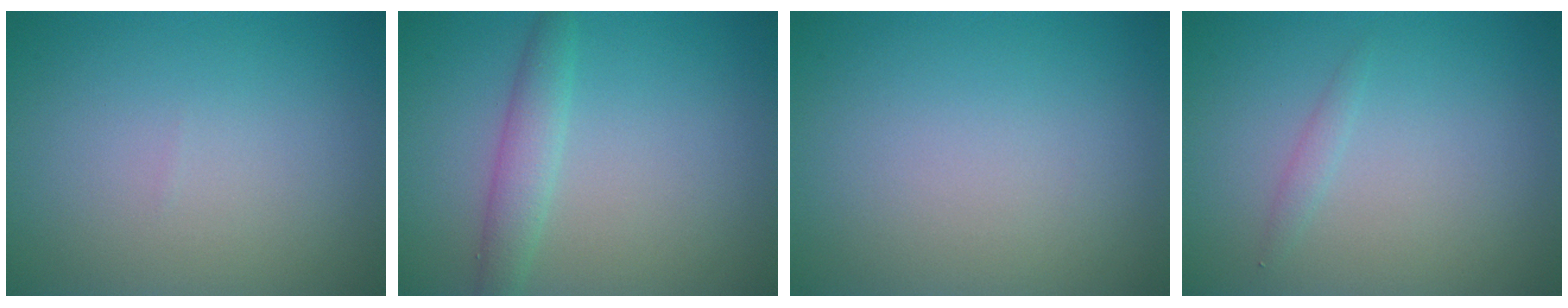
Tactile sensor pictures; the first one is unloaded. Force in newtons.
{"total": 2.4, "press": 2.4, "slide": 0.1}
{"total": 0.0}
{"total": 0.8, "press": 0.8, "slide": 0.0}